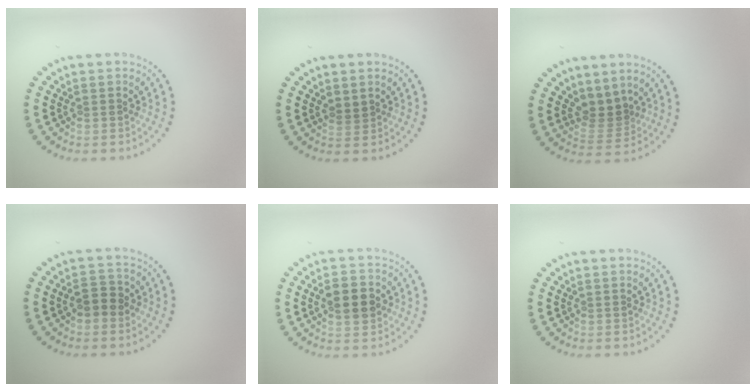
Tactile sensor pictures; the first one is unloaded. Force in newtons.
{"total": 0.9, "press": 0.7, "slide": 0.6}
{"total": 2.5, "press": 1.6, "slide": 1.9}
{"total": 2.1, "press": 2.0, "slide": 0.4}
{"total": 3.8, "press": 3.8, "slide": 0.2}
{"total": 0.0}